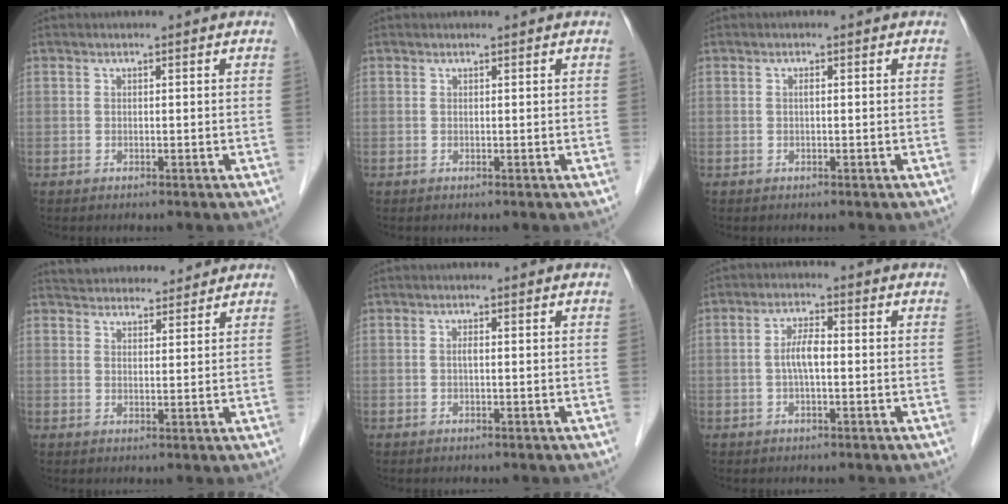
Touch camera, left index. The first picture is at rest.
{"total": 0.0}
{"total": 0.5, "force": [-0.3, 0.0, 0.4], "torque": [-0.009, -0.003, -0.008]}
{"total": 9.8, "force": [9.3, 2.2, 2.2], "torque": [-0.024, 0.019, 0.131]}
{"total": 0.7, "force": [-0.4, 0.1, 0.6], "torque": [-0.014, -0.003, -0.009]}
{"total": 3.6, "force": [-0.7, 0.9, 3.5], "torque": [-0.070, 0.006, -0.013]}